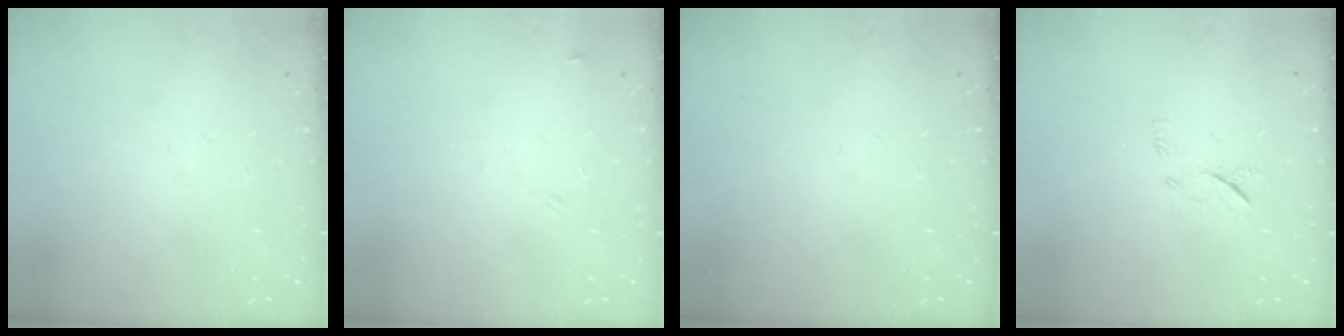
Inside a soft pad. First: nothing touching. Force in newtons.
{"total": 5.7, "press": 5.6, "slide": 0.7}
{"total": 0.0}
{"total": 6.7, "press": 6.6, "slide": 1.0}